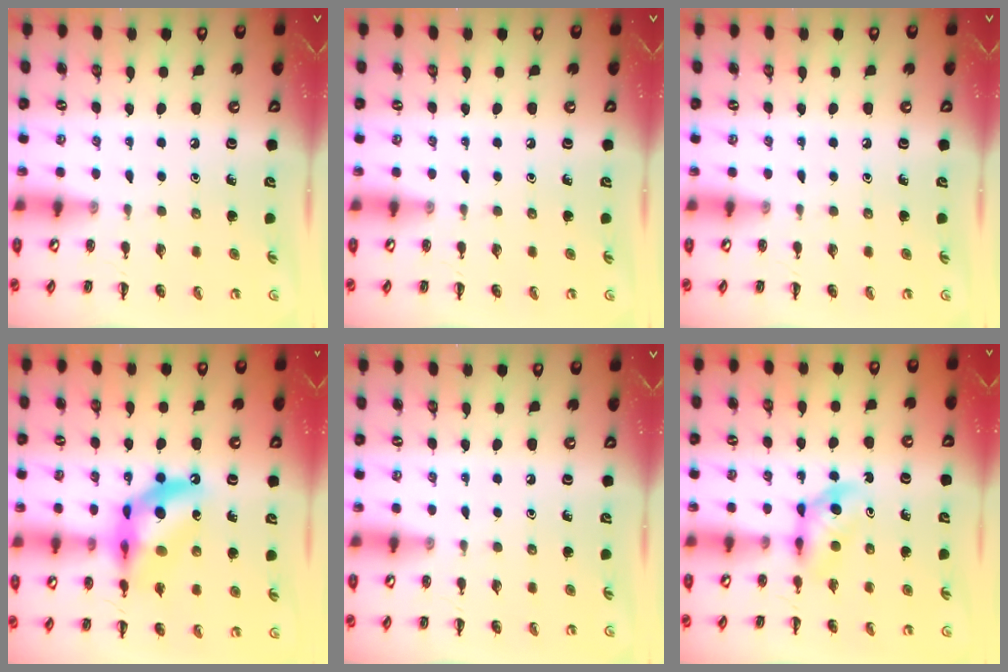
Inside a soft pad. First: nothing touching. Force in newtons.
{"total": 0.0}
{"total": 0.0}
{"total": 14.3, "press": 13.8, "slide": 3.8}
{"total": 0.0}
{"total": 3.9, "press": 3.8, "slide": 1.1}